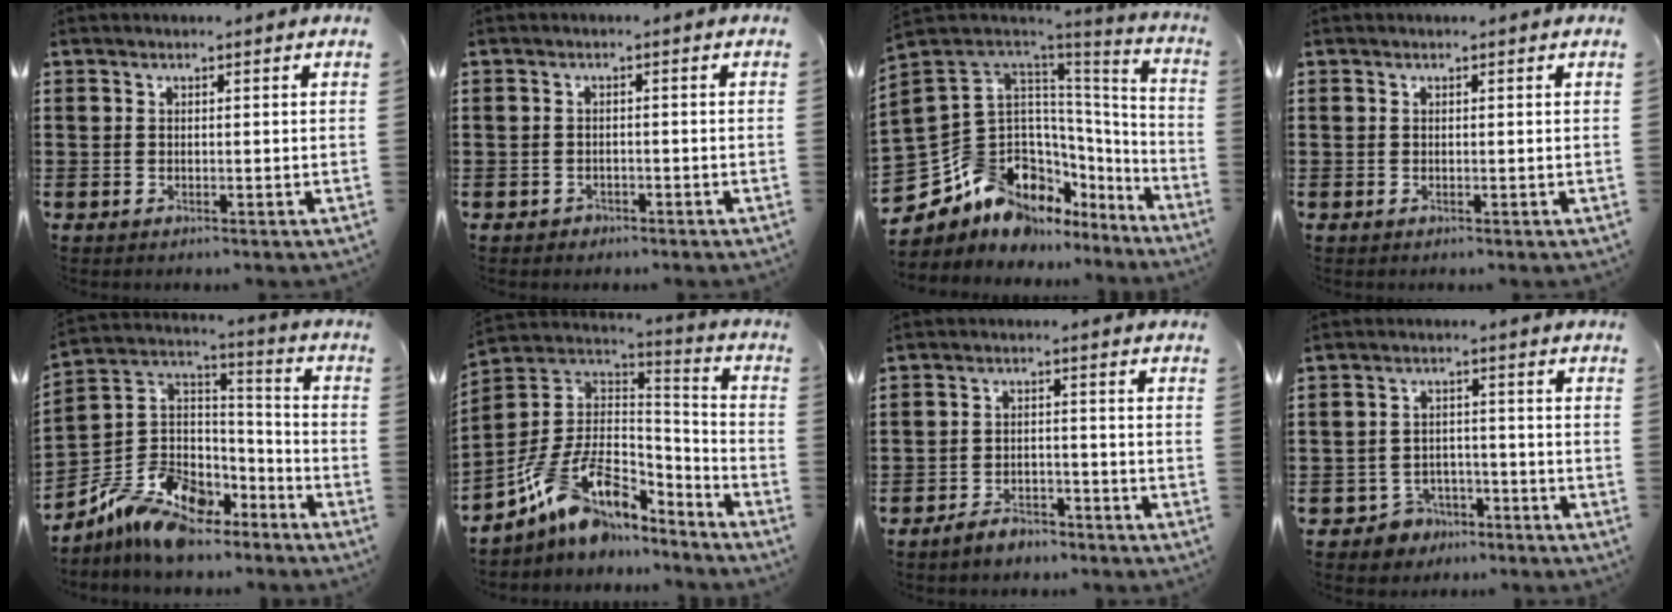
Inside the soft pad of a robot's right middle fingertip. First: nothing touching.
{"total": 1.2, "force": [-1.0, 0.6, 0.0], "torque": [-0.004, 0.002, -0.023]}
{"total": 13.4, "force": [-7.7, 9.5, 5.3], "torque": [-0.163, -0.019, -0.130]}
{"total": 0.0}
{"total": 10.6, "force": [-8.9, 4.9, 2.9], "torque": [-0.078, 0.015, -0.176]}
{"total": 10.8, "force": [-6.3, 5.8, 6.5], "torque": [-0.154, 0.004, -0.123]}
{"total": 3.3, "force": [-3.2, 0.9, 0.5], "torque": [-0.011, 0.008, -0.064]}
{"total": 3.8, "force": [-3.2, 1.9, 0.5], "torque": [-0.026, 0.006, -0.069]}